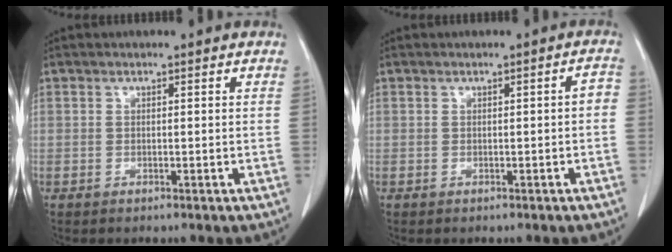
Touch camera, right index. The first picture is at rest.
{"total": 1.6, "force": [-0.4, 0.4, 1.5], "torque": [-0.012, 0.004, -0.005]}